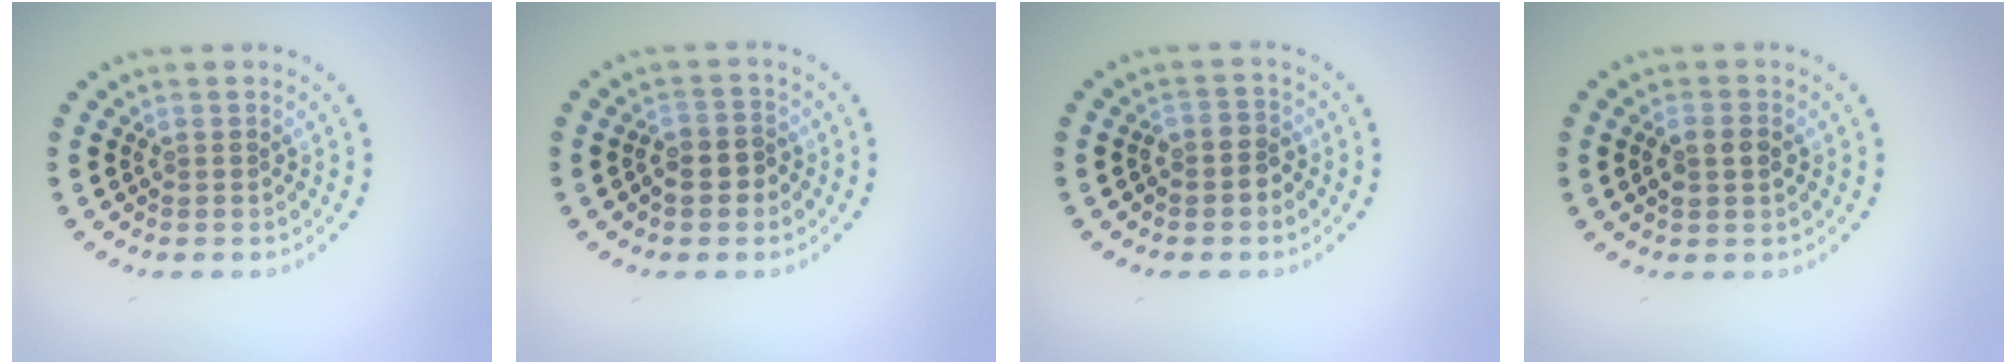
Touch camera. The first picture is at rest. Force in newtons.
{"total": 2.4, "press": 2.2, "slide": 1.0}
{"total": 1.9, "press": 1.7, "slide": 0.8}
{"total": 1.9, "press": 1.9, "slide": 0.1}